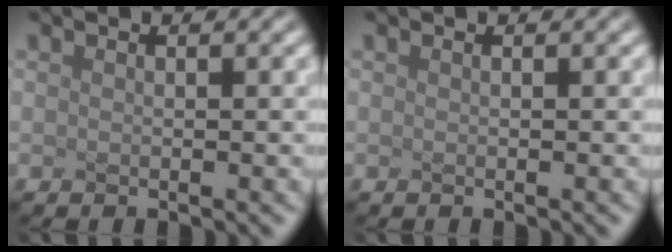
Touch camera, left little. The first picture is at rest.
{"total": 0.0}